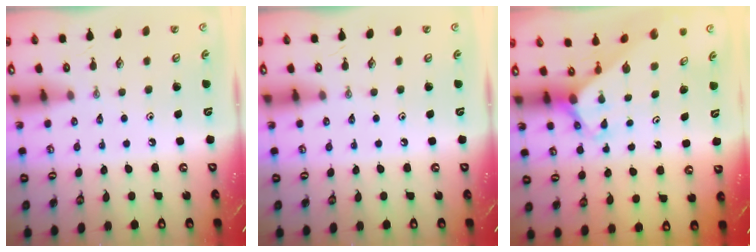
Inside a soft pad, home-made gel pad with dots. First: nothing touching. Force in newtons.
{"total": 0.0}
{"total": 3.2, "press": 3.2, "slide": 0.2}